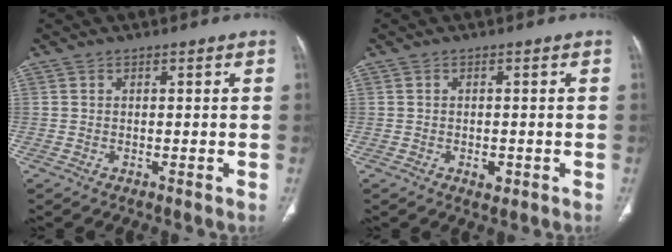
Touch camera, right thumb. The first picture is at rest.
{"total": 1.9, "force": [-0.8, 1.2, 1.3], "torque": [-0.016, 0.000, -0.007]}